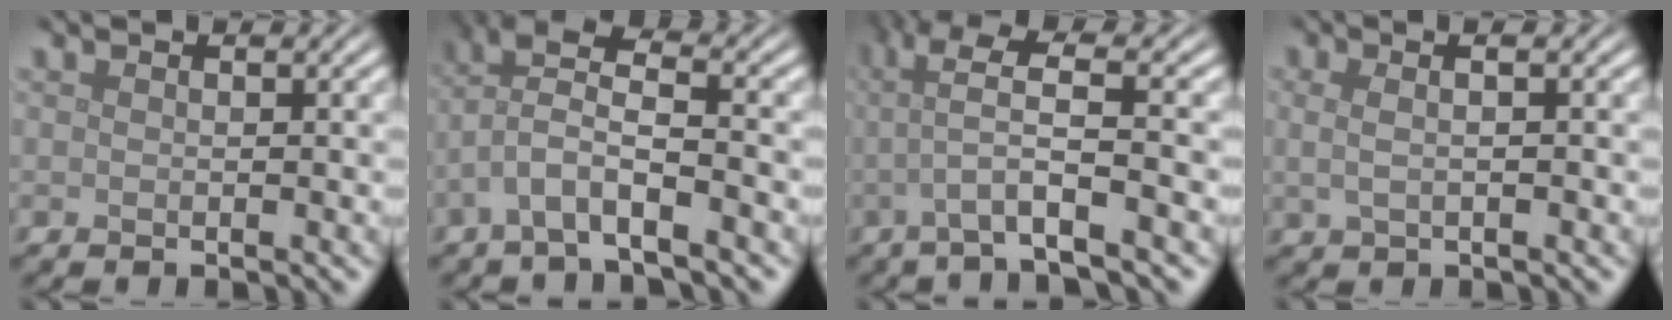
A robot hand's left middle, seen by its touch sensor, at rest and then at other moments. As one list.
[{"total": 4.4, "force": [-1.5, 1.3, 3.9], "torque": [-0.077, 0.013, -0.036]}, {"total": 5.4, "force": [-0.7, 0.8, 5.3], "torque": [-0.093, 0.009, -0.017]}, {"total": 2.9, "force": [0.9, 1.4, 2.3], "torque": [-0.040, 0.011, 0.006]}]